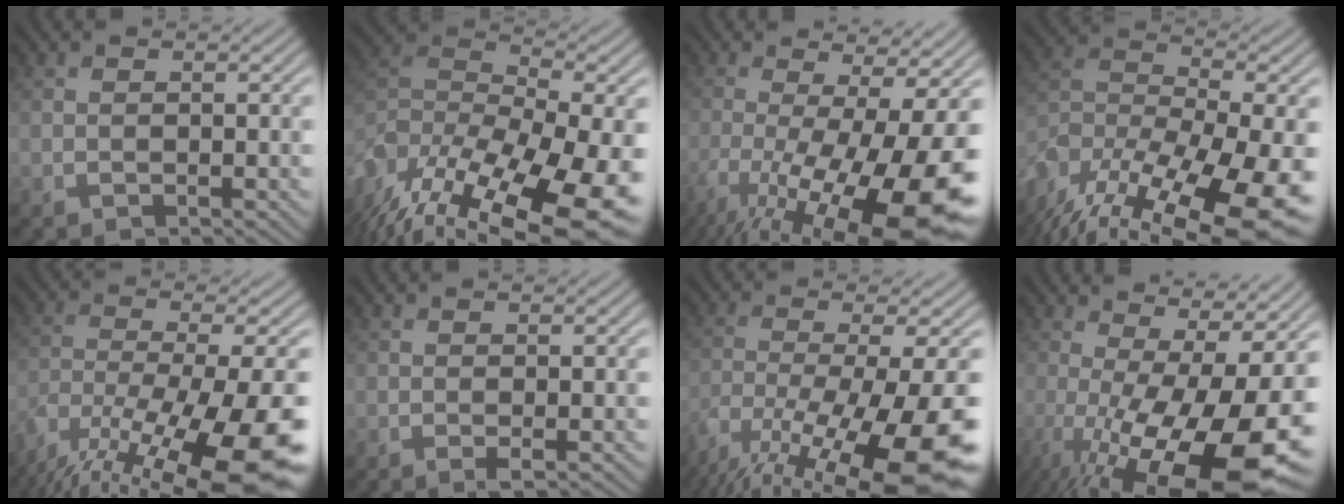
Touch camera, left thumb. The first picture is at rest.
{"total": 19.0, "force": [-11.5, 8.9, 12.1], "torque": [-0.259, -0.024, -0.176]}
{"total": 18.5, "force": [-7.1, 5.6, 16.2], "torque": [-0.273, -0.032, -0.100]}
{"total": 19.7, "force": [-13.5, 8.2, 11.8], "torque": [-0.257, -0.045, -0.211]}
{"total": 18.1, "force": [-12.0, 5.0, 12.6], "torque": [-0.238, -0.050, -0.182]}
{"total": 0.8, "force": [-0.1, 0.0, 0.8], "torque": [-0.018, -0.002, -0.005]}
{"total": 17.2, "force": [-10.4, 4.1, 13.0], "torque": [-0.243, -0.041, -0.156]}
{"total": 18.9, "force": [-4.8, 6.0, 17.2], "torque": [-0.245, -0.017, -0.071]}